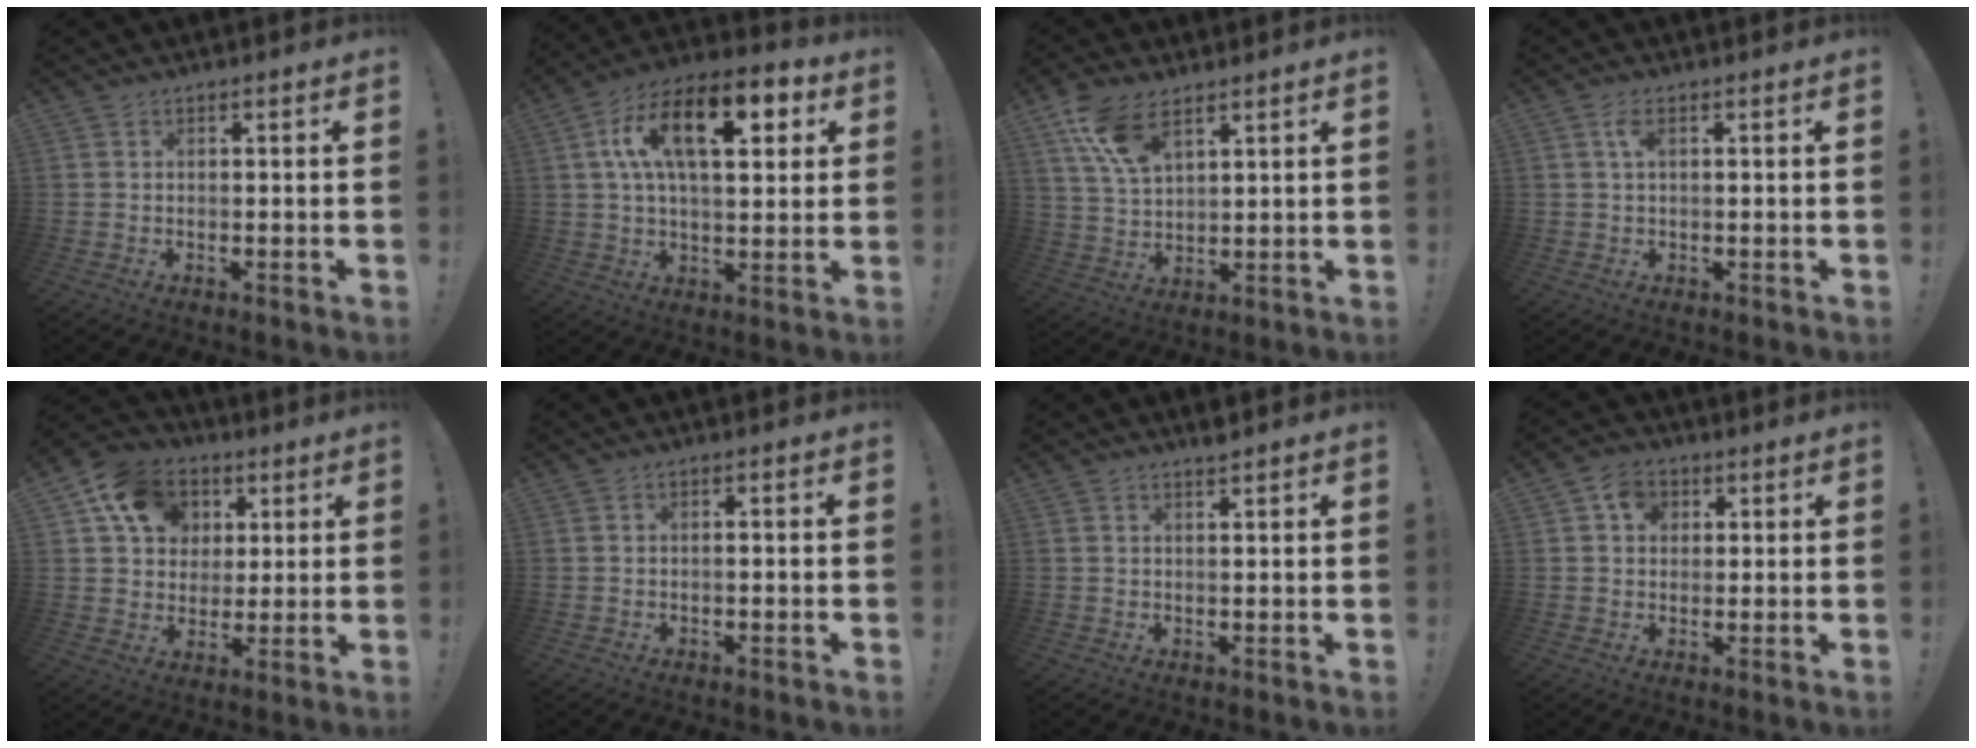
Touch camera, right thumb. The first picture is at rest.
{"total": 19.1, "force": [6.3, 9.2, 15.6], "torque": [-0.265, -0.005, 0.098]}
{"total": 11.2, "force": [7.1, 5.5, 6.6], "torque": [-0.116, -0.025, 0.135]}
{"total": 3.2, "force": [1.2, 1.9, 2.3], "torque": [-0.032, -0.001, 0.019]}
{"total": 14.3, "force": [5.4, 11.7, 6.0], "torque": [-0.083, -0.017, 0.107]}
{"total": 0.9, "force": [-0.5, -0.2, 0.6], "torque": [-0.011, 0.000, -0.010]}
{"total": 1.7, "force": [1.5, -0.3, 0.7], "torque": [-0.010, -0.004, 0.026]}
{"total": 6.0, "force": [2.0, 5.1, 2.4], "torque": [-0.025, 0.000, 0.035]}